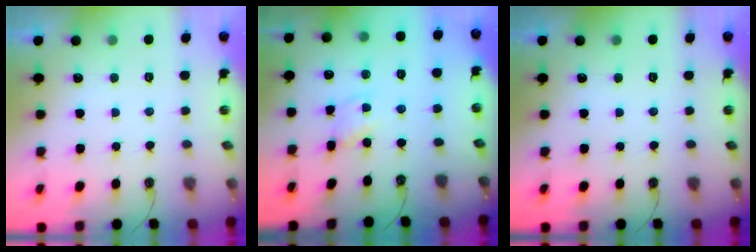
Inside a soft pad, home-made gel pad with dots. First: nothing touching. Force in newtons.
{"total": 1.9, "press": 1.9, "slide": 0.2}
{"total": 0.0}